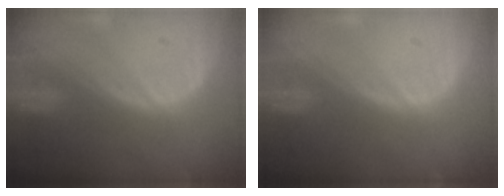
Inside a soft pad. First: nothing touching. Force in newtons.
{"total": 0.0}